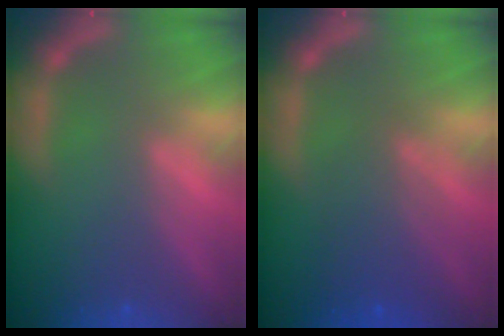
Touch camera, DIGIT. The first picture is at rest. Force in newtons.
{"total": 4.6}